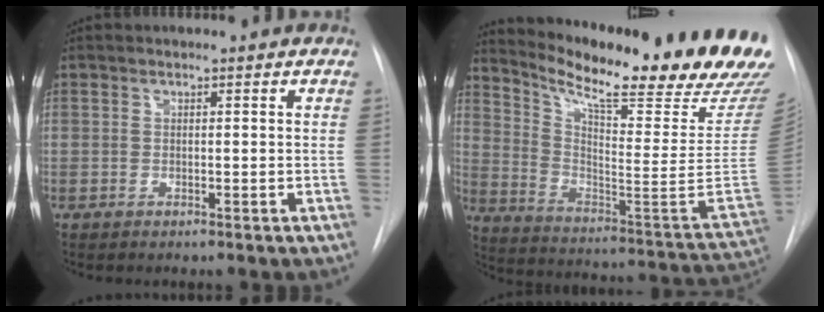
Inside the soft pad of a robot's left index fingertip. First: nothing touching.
{"total": 28.3, "force": [23.2, 0.9, 16.2], "torque": [-0.268, -0.081, 0.323]}